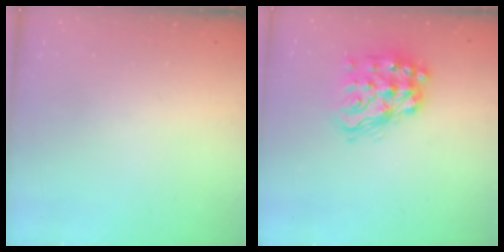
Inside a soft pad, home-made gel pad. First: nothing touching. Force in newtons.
{"total": 17.2, "press": 17.1, "slide": 1.3}